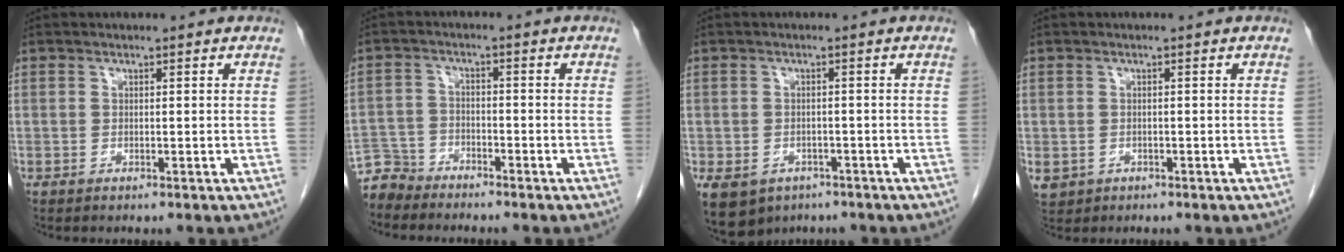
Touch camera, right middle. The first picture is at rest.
{"total": 4.6, "force": [-4.4, 1.1, -0.7], "torque": [0.014, -0.005, -0.087]}
{"total": 14.3, "force": [-7.7, 10.8, 5.5], "torque": [-0.166, -0.010, -0.094]}
{"total": 4.0, "force": [-1.8, 3.4, 1.1], "torque": [-0.027, -0.001, -0.023]}